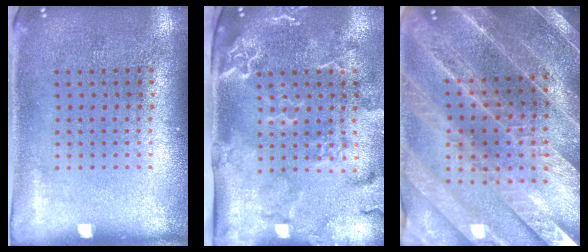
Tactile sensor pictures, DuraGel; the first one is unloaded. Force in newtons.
{"total": 2.9, "press": 2.4, "slide": 1.7}
{"total": 3.6, "press": 3.4, "slide": 1.2}